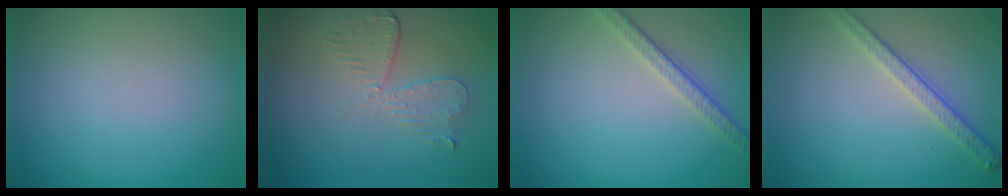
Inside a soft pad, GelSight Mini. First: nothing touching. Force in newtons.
{"total": 3.0, "press": 2.6, "slide": 1.5}
{"total": 2.6, "press": 2.0, "slide": 1.7}
{"total": 2.8, "press": 2.6, "slide": 1.0}